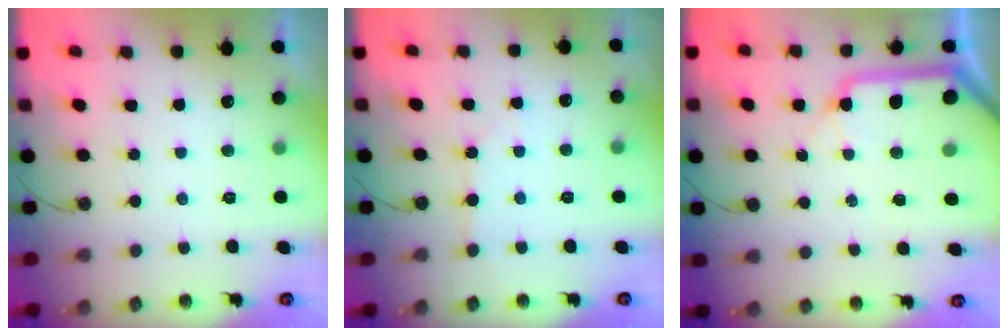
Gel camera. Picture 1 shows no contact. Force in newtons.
{"total": 2.9, "press": 2.8, "slide": 0.4}
{"total": 12.7, "press": 12.6, "slide": 2.0}